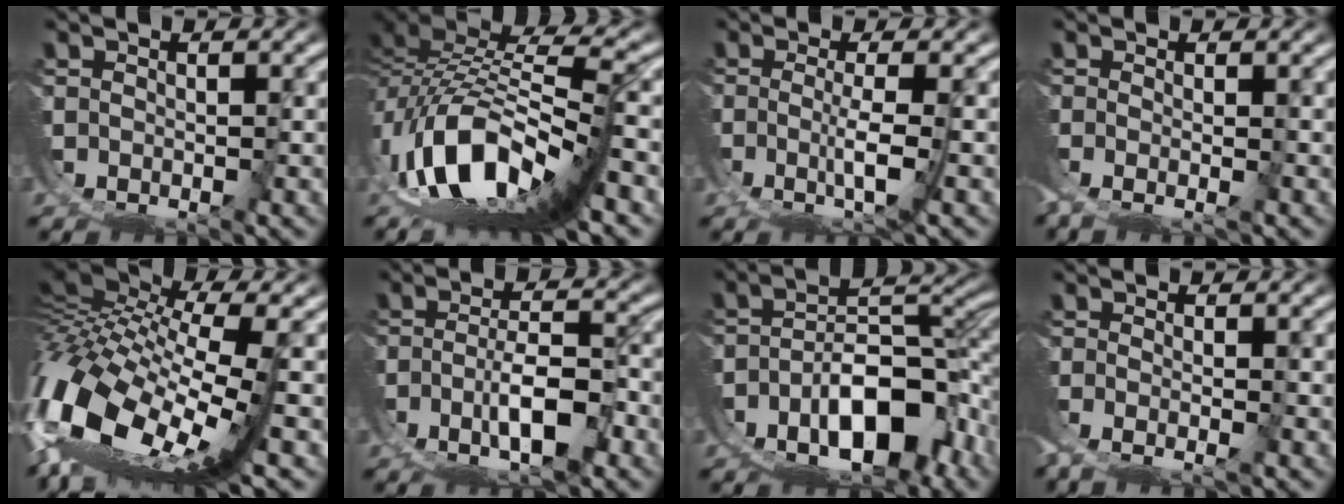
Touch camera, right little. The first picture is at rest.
{"total": 14.2, "force": [0.8, 7.4, 12.1], "torque": [-0.226, -0.030, 0.029]}
{"total": 3.8, "force": [0.8, 0.0, 3.7], "torque": [-0.065, -0.015, 0.025]}
{"total": 2.4, "force": [-1.1, 0.7, 2.1], "torque": [-0.042, -0.010, -0.010]}
{"total": 14.7, "force": [0.7, 8.1, 12.3], "torque": [-0.261, -0.033, 0.030]}
{"total": 6.9, "force": [-1.1, 3.5, 5.9], "torque": [-0.096, -0.023, -0.004]}
{"total": 12.8, "force": [-3.6, 8.8, 8.5], "torque": [-0.159, -0.028, -0.048]}
{"total": 2.7, "force": [-1.2, 0.6, 2.4], "torque": [-0.050, -0.014, -0.009]}